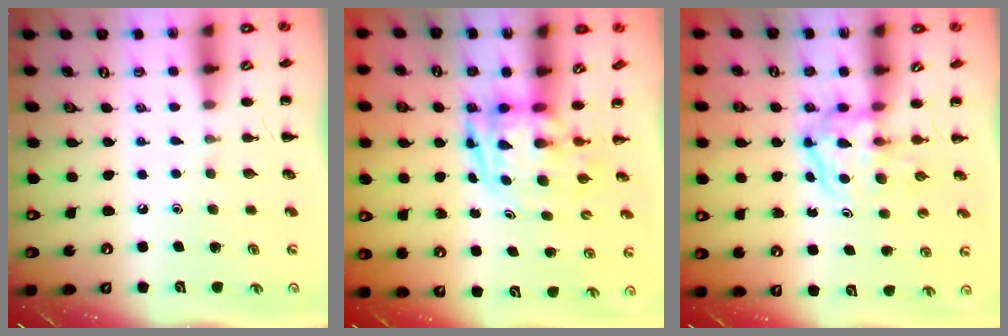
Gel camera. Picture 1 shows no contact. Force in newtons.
{"total": 3.3, "press": 3.2, "slide": 0.7}
{"total": 3.8, "press": 3.8, "slide": 0.4}